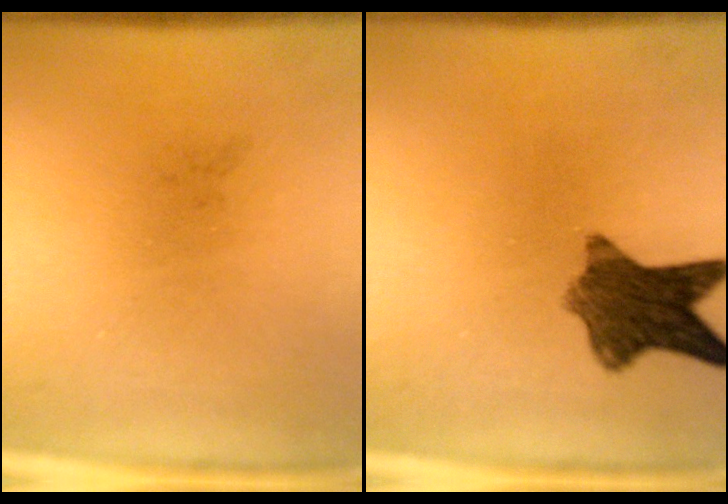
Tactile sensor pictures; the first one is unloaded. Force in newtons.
{"total": 8.5}